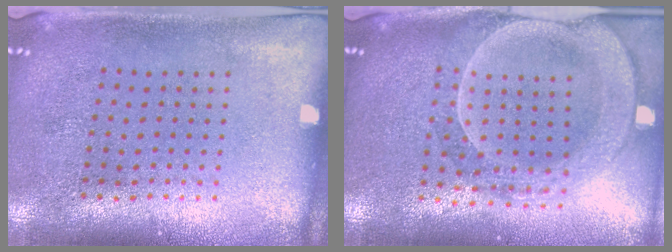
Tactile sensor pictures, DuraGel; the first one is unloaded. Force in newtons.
{"total": 2.4, "press": 2.2, "slide": 1.1}